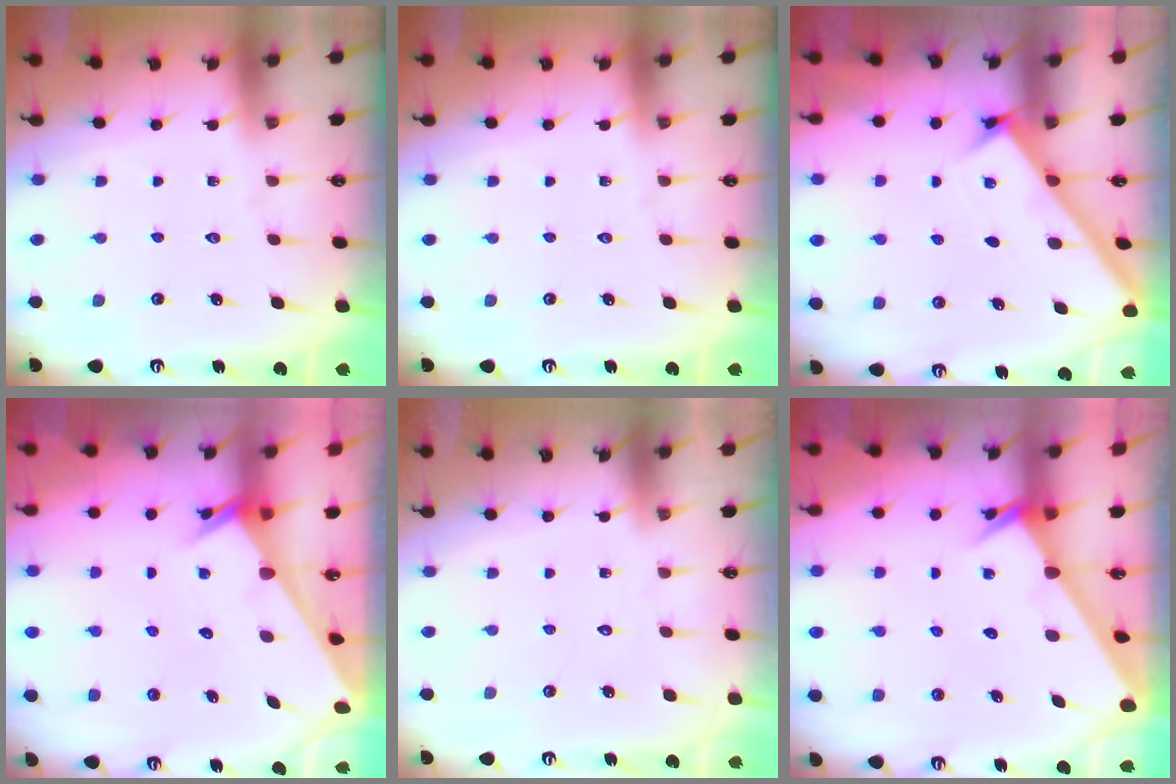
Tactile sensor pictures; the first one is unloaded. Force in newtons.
{"total": 0.0}
{"total": 2.7, "press": 2.7, "slide": 0.3}
{"total": 2.0, "press": 2.0, "slide": 0.1}
{"total": 1.7, "press": 1.7, "slide": 0.1}
{"total": 2.5, "press": 2.5, "slide": 0.3}